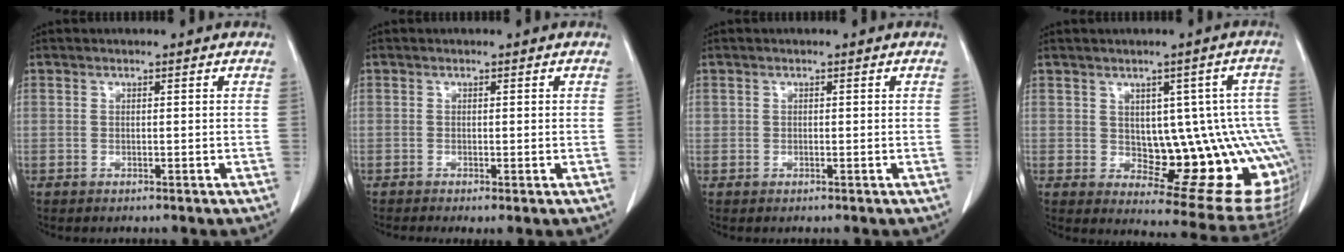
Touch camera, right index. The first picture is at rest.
{"total": 1.4, "force": [-0.5, 0.2, 1.2], "torque": [-0.021, -0.005, -0.008]}
{"total": 0.0}
{"total": 15.8, "force": [-1.1, 5.8, 14.6], "torque": [-0.127, 0.017, 0.006]}